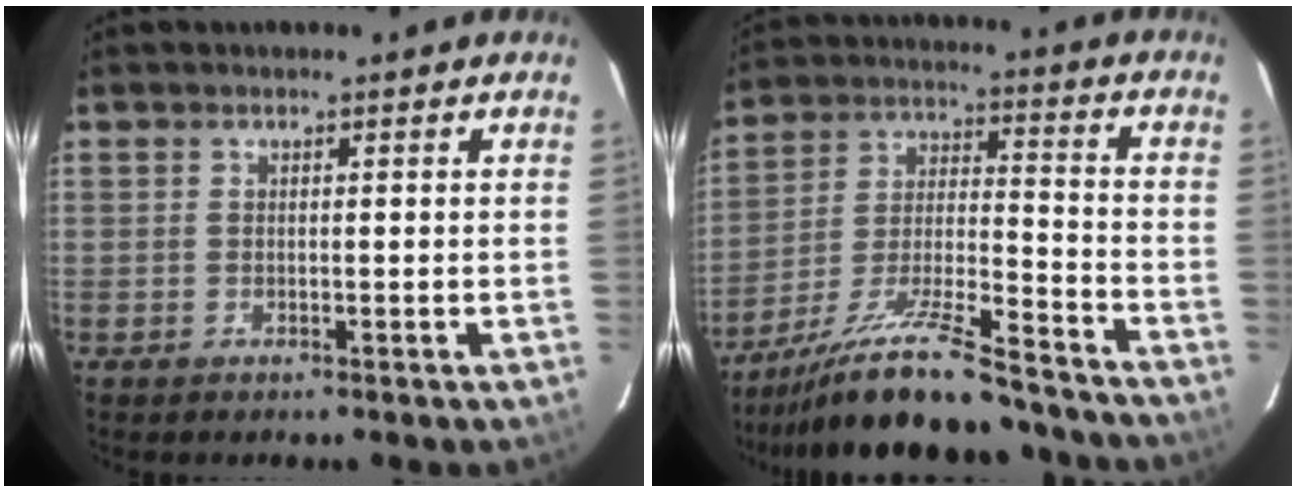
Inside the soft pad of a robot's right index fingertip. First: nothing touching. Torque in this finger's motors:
{"motor_torque": [1.37, -0.77, 0.65, 0.14]}